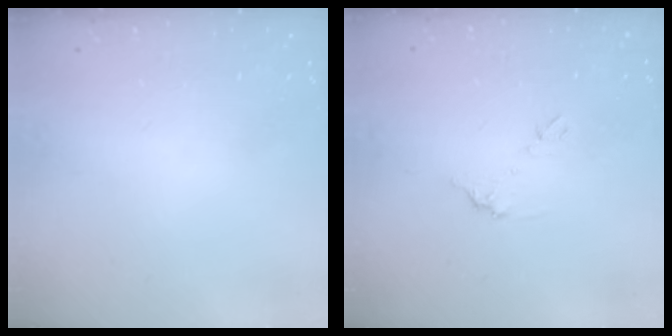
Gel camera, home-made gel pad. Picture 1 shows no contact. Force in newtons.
{"total": 5.5, "press": 5.5, "slide": 0.3}